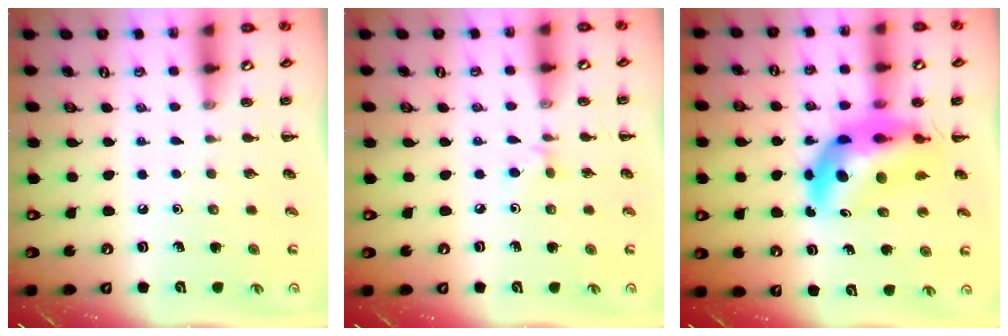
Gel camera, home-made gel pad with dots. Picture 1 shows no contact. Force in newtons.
{"total": 2.9, "press": 2.7, "slide": 1.2}
{"total": 12.1, "press": 11.7, "slide": 3.3}